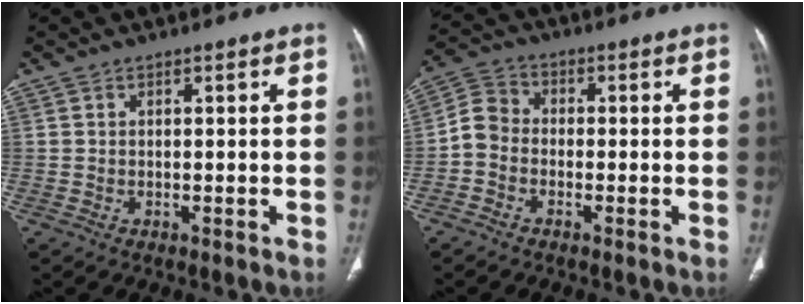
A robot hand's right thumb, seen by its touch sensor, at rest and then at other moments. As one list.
[{"total": 5.1, "force": [-1.5, 4.2, 2.6], "torque": [-0.039, 0.020, -0.047]}]